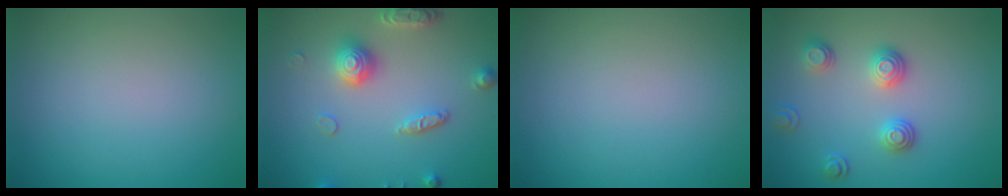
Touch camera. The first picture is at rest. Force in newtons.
{"total": 4.1, "press": 3.5, "slide": 2.1}
{"total": 0.0}
{"total": 2.9, "press": 2.5, "slide": 1.5}